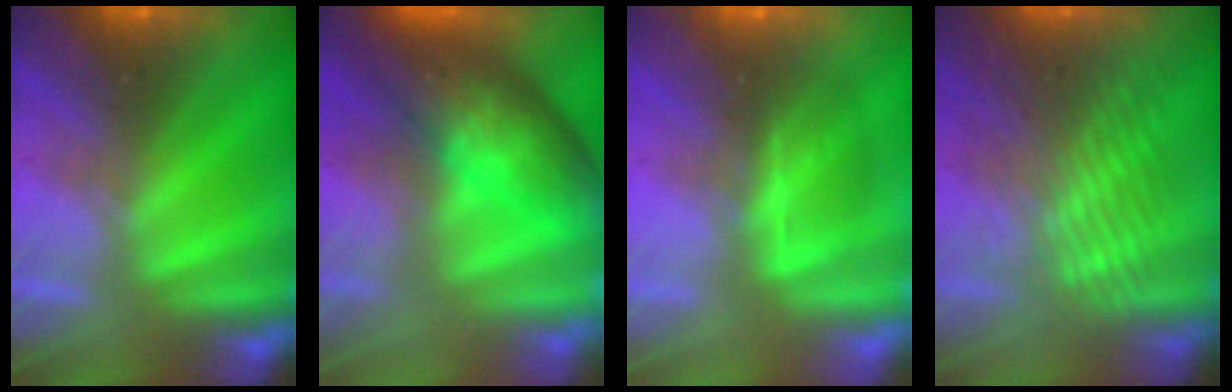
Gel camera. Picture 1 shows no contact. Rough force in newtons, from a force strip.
{"total": 7.7}
{"total": 4.7}
{"total": 3.9}